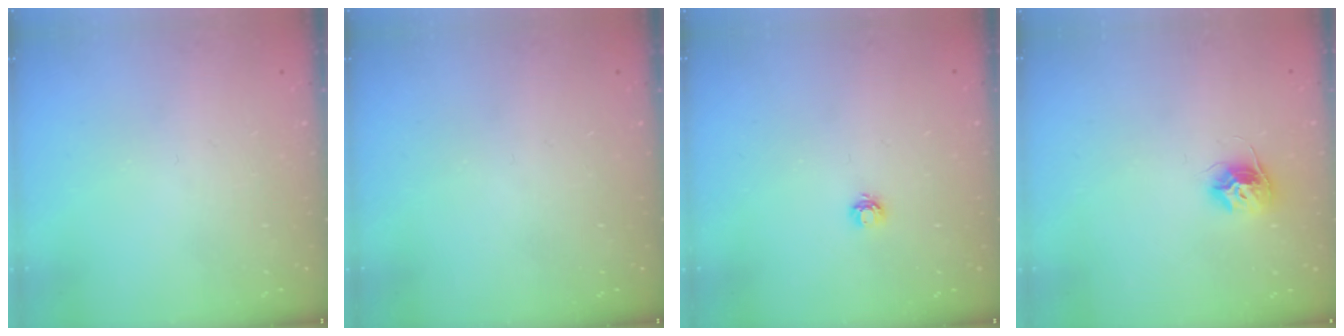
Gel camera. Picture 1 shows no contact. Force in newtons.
{"total": 0.0}
{"total": 3.7, "press": 3.7, "slide": 0.5}
{"total": 9.3, "press": 9.3, "slide": 0.5}